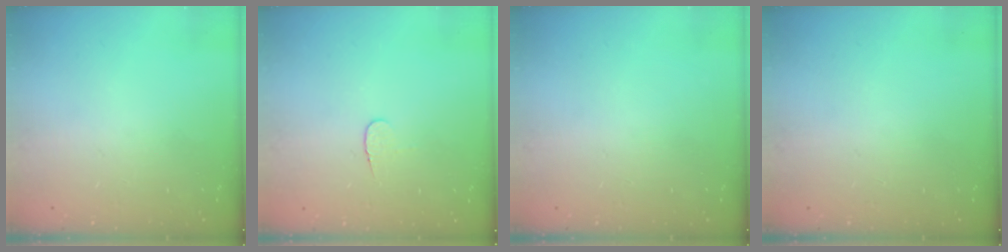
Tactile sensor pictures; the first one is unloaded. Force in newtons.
{"total": 4.0, "press": 4.0, "slide": 0.4}
{"total": 0.0}
{"total": 0.0}